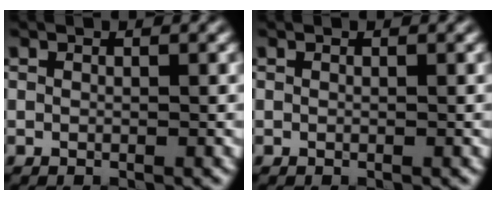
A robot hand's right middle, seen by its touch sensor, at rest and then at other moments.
{"total": 0.0}